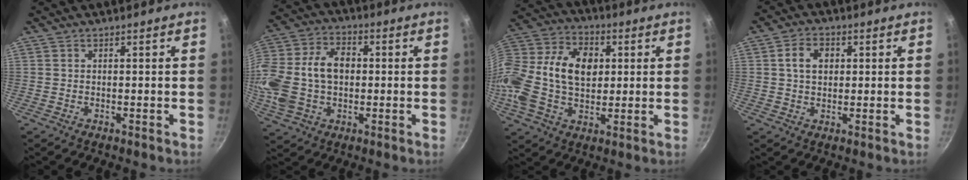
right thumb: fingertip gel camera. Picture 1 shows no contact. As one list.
[{"total": 20.1, "force": [0.3, 14.2, 14.3], "torque": [-0.299, 0.036, 0.004]}, {"total": 21.7, "force": [2.0, 14.7, 15.8], "torque": [-0.302, 0.031, 0.023]}, {"total": 5.6, "force": [1.2, 4.1, 3.7], "torque": [-0.046, 0.007, 0.017]}]